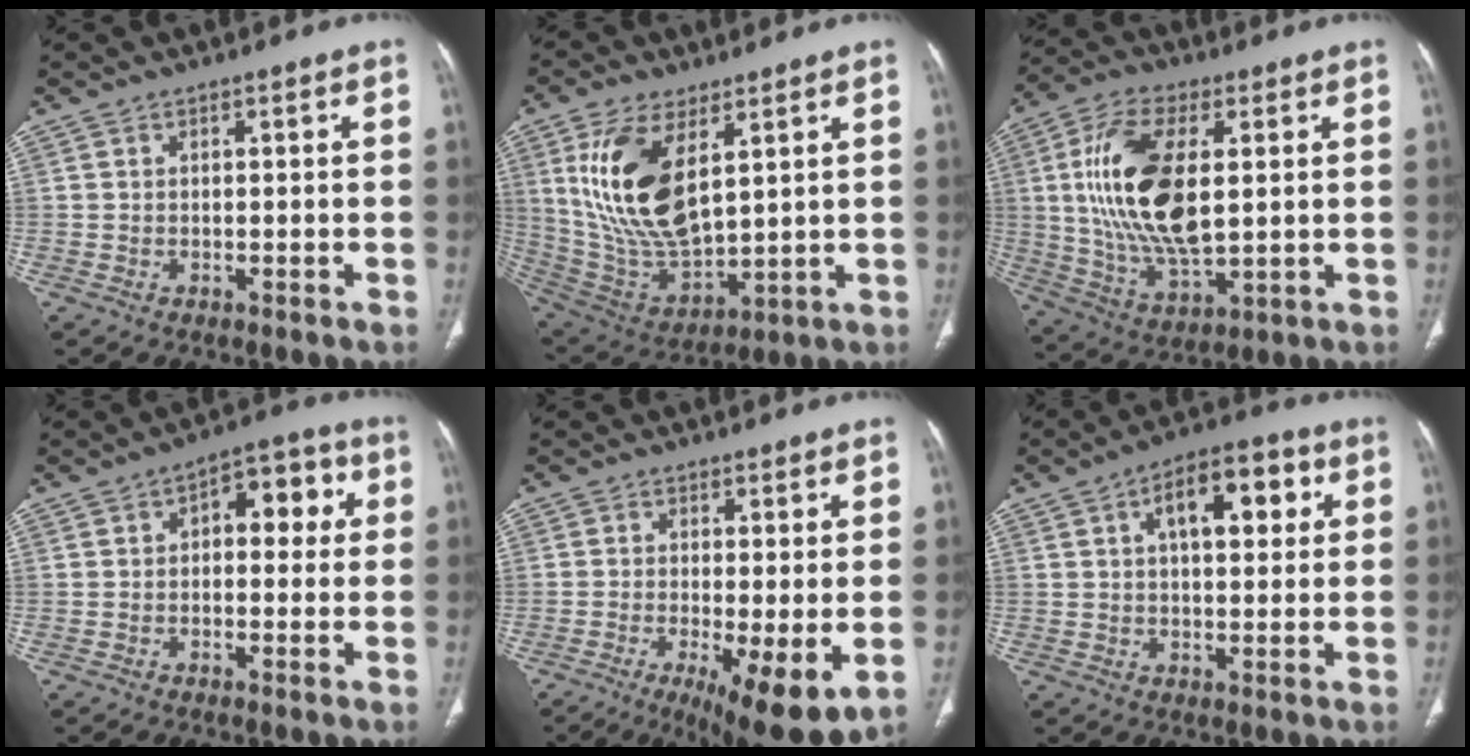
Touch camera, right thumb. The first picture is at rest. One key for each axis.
{"total": 18.4, "fx": 6.2, "fy": 9.0, "fz": 14.8, "tx": -0.281, "ty": -0.028, "tz": 0.136}
{"total": 19.6, "fx": 2.9, "fy": 9.4, "fz": 16.9, "tx": -0.328, "ty": -0.011, "tz": 0.058}
{"total": 7.8, "fx": 1.6, "fy": 4.4, "fz": 6.3, "tx": -0.047, "ty": 0.018, "tz": 0.013}
{"total": 10.9, "fx": -3.1, "fy": 2.9, "fz": 10.1, "tx": -0.156, "ty": -0.024, "tz": -0.041}
{"total": 11.7, "fx": 3.7, "fy": 5.7, "fz": 9.5, "tx": -0.116, "ty": 0.014, "tz": 0.051}